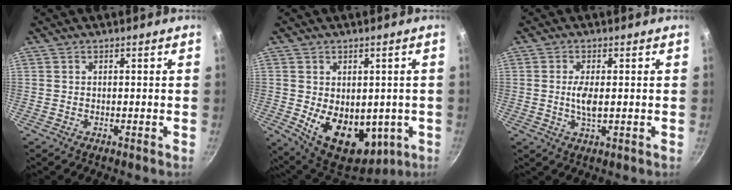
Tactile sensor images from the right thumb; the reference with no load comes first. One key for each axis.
{"total": 16.1, "fx": -2.3, "fy": 10.6, "fz": 11.8, "tx": -0.145, "ty": -0.025, "tz": -0.005}
{"total": 4.0, "fx": 0.1, "fy": 1.4, "fz": 3.7, "tx": -0.079, "ty": -0.003, "tz": 0.001}